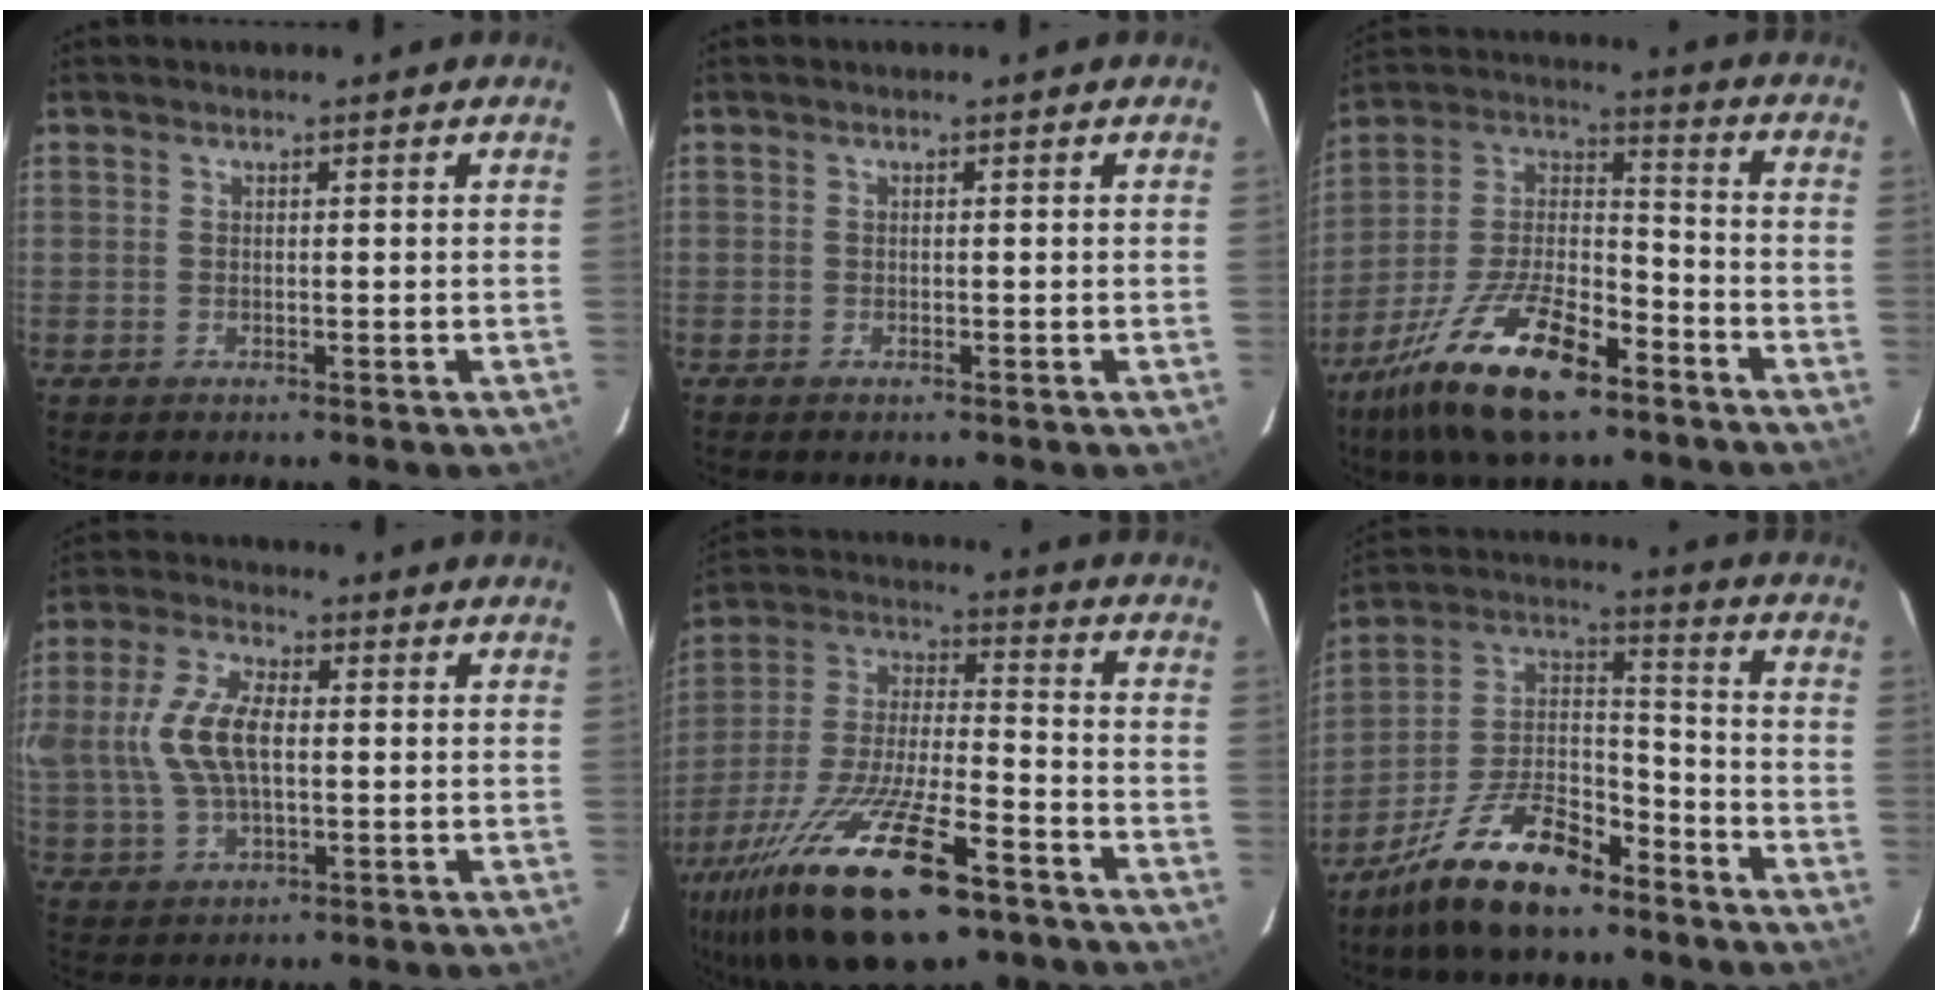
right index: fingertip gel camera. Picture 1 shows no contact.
{"total": 0.0}
{"total": 20.2, "force": [-12.2, 8.0, 14.0], "torque": [-0.283, -0.007, -0.222]}
{"total": 11.6, "force": [0.6, 6.1, 9.9], "torque": [-0.205, 0.012, 0.014]}
{"total": 26.1, "force": [-15.8, 8.4, 19.0], "torque": [-0.372, -0.043, -0.273]}
{"total": 17.1, "force": [-11.7, 7.2, 10.2], "torque": [-0.206, 0.023, -0.210]}